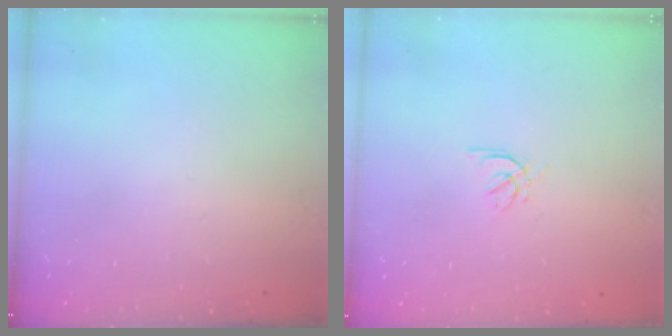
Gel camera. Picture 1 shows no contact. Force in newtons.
{"total": 2.1, "press": 2.0, "slide": 0.6}